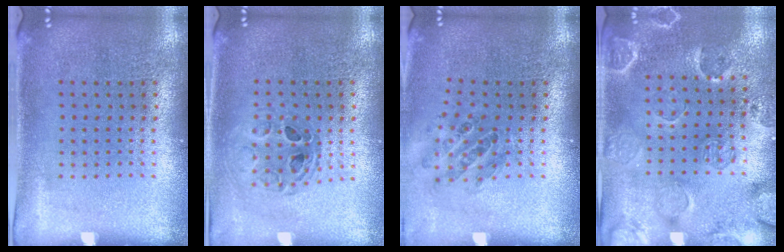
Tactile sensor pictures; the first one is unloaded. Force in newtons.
{"total": 0.9, "press": 0.9, "slide": 0.2}
{"total": 0.9, "press": 0.9, "slide": 0.2}
{"total": 2.5, "press": 2.1, "slide": 1.4}